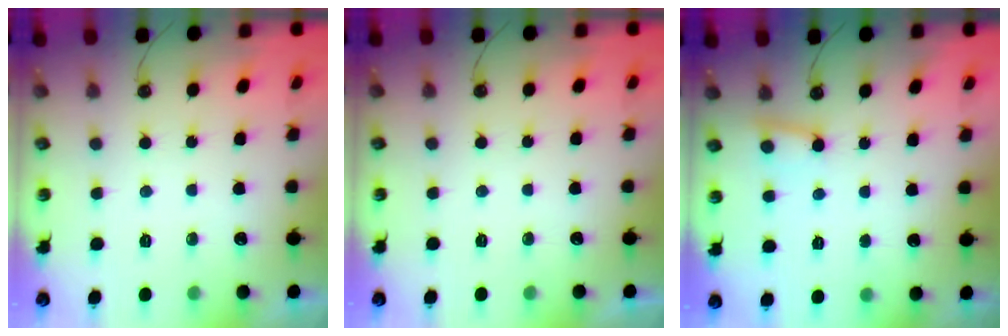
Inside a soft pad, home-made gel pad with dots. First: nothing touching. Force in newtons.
{"total": 0.0}
{"total": 3.7, "press": 3.7, "slide": 0.4}